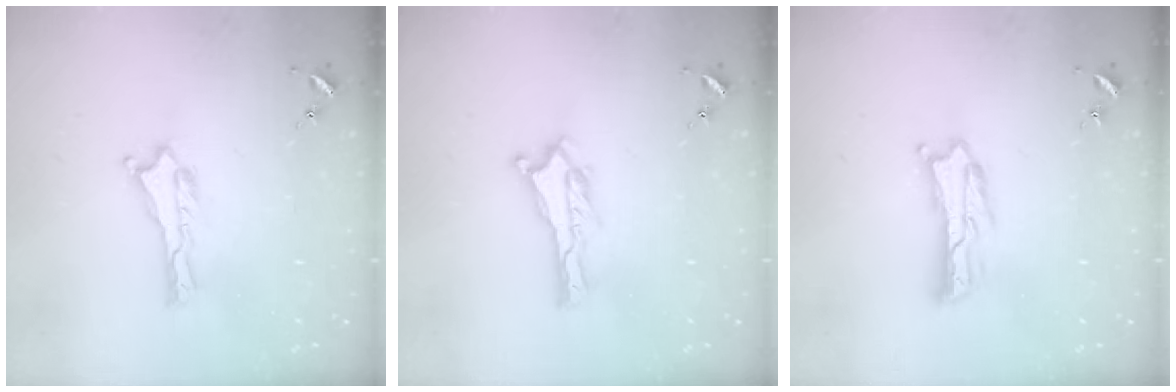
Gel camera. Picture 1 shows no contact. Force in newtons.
{"total": 0.0}
{"total": 1.0, "press": 1.0, "slide": 0.2}